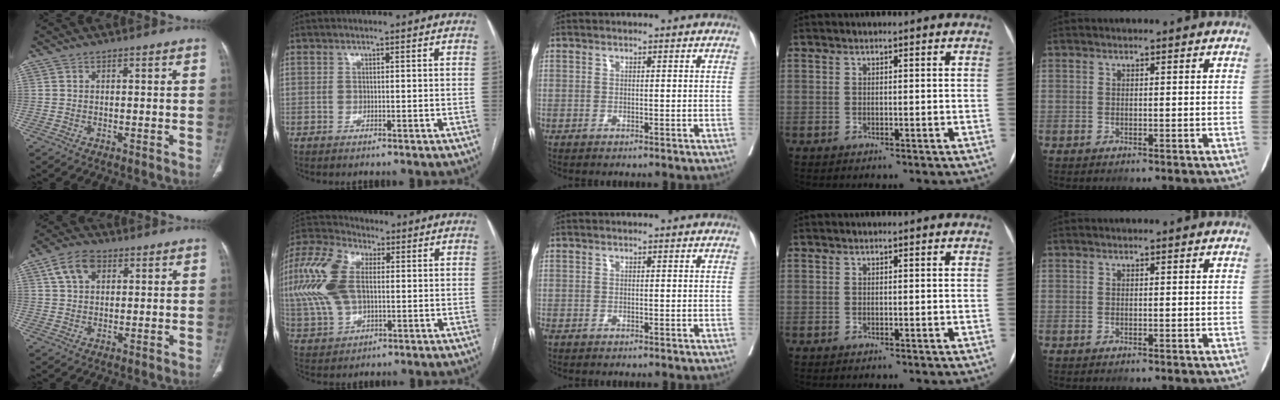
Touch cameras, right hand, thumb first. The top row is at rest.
{"thumb": {"total": 7.1, "force": [2.9, 4.6, 4.6], "torque": [-0.074, 0.004, 0.051]}, "index": {"total": 14.0, "force": [1.6, 7.5, 11.7], "torque": [-0.289, 0.026, 0.035]}, "middle": {"total": 0.7, "force": [-0.5, 0.4, 0.3], "torque": [-0.011, -0.001, -0.010]}}